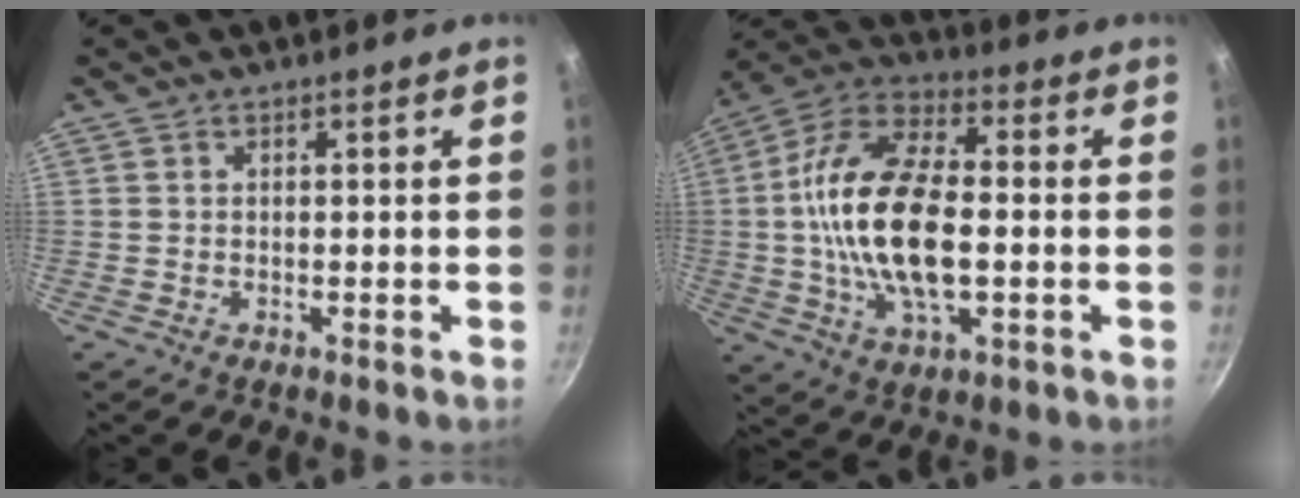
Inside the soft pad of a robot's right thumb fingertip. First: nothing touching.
{"total": 19.8, "force": [-1.1, 9.8, 17.2], "torque": [-0.319, 0.028, -0.032]}